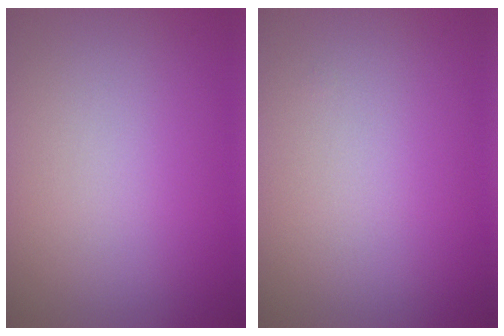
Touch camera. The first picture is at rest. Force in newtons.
{"total": 0.0}